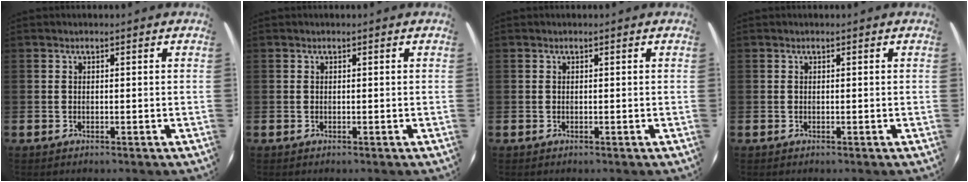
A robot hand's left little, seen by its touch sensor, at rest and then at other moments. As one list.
[{"total": 0.0}, {"total": 0.0}, {"total": 0.0}]